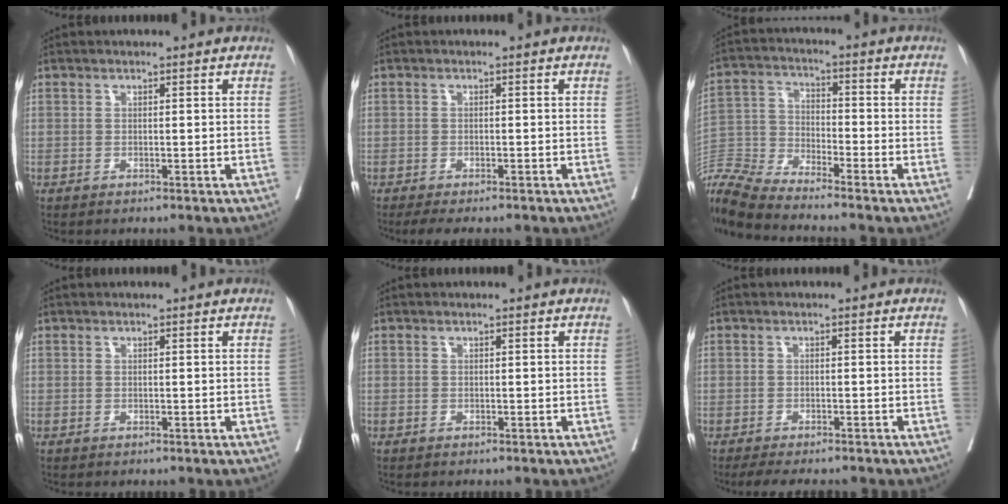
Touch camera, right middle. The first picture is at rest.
{"total": 4.4, "force": [-3.6, 1.5, 2.0], "torque": [-0.020, -0.007, -0.053]}
{"total": 12.1, "force": [-11.5, -0.8, 3.7], "torque": [-0.087, -0.003, -0.228]}
{"total": 0.0}
{"total": 0.6, "force": [-0.2, 0.6, -0.1], "torque": [0.007, 0.009, -0.006]}
{"total": 5.7, "force": [-4.9, 1.6, 2.4], "torque": [-0.027, -0.007, -0.071]}